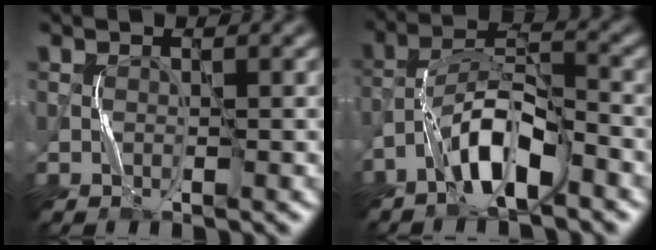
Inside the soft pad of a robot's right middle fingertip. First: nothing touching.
{"total": 6.2, "force": [-3.8, 1.8, 4.6], "torque": [-0.086, 0.016, -0.073]}